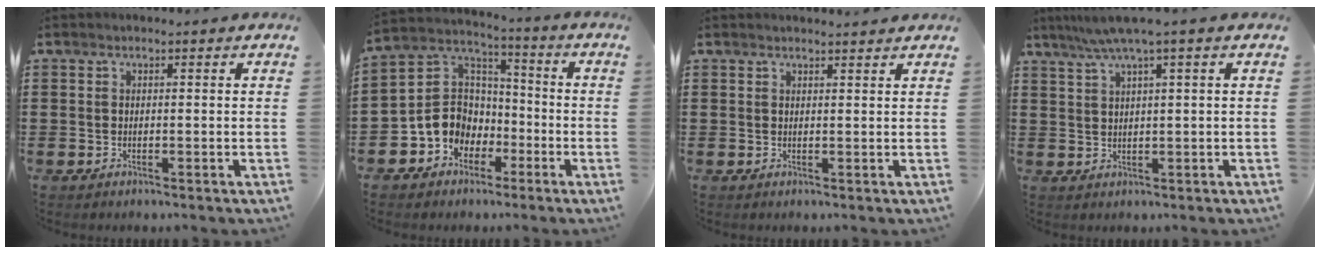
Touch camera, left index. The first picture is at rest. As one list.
[{"total": 7.9, "force": [-2.9, 7.2, 1.8], "torque": [-0.076, 0.010, -0.062]}, {"total": 1.2, "force": [1.2, 0.0, 0.1], "torque": [-0.006, -0.002, 0.023]}, {"total": 3.9, "force": [2.1, -0.4, 3.3], "torque": [-0.066, 0.000, 0.035]}]